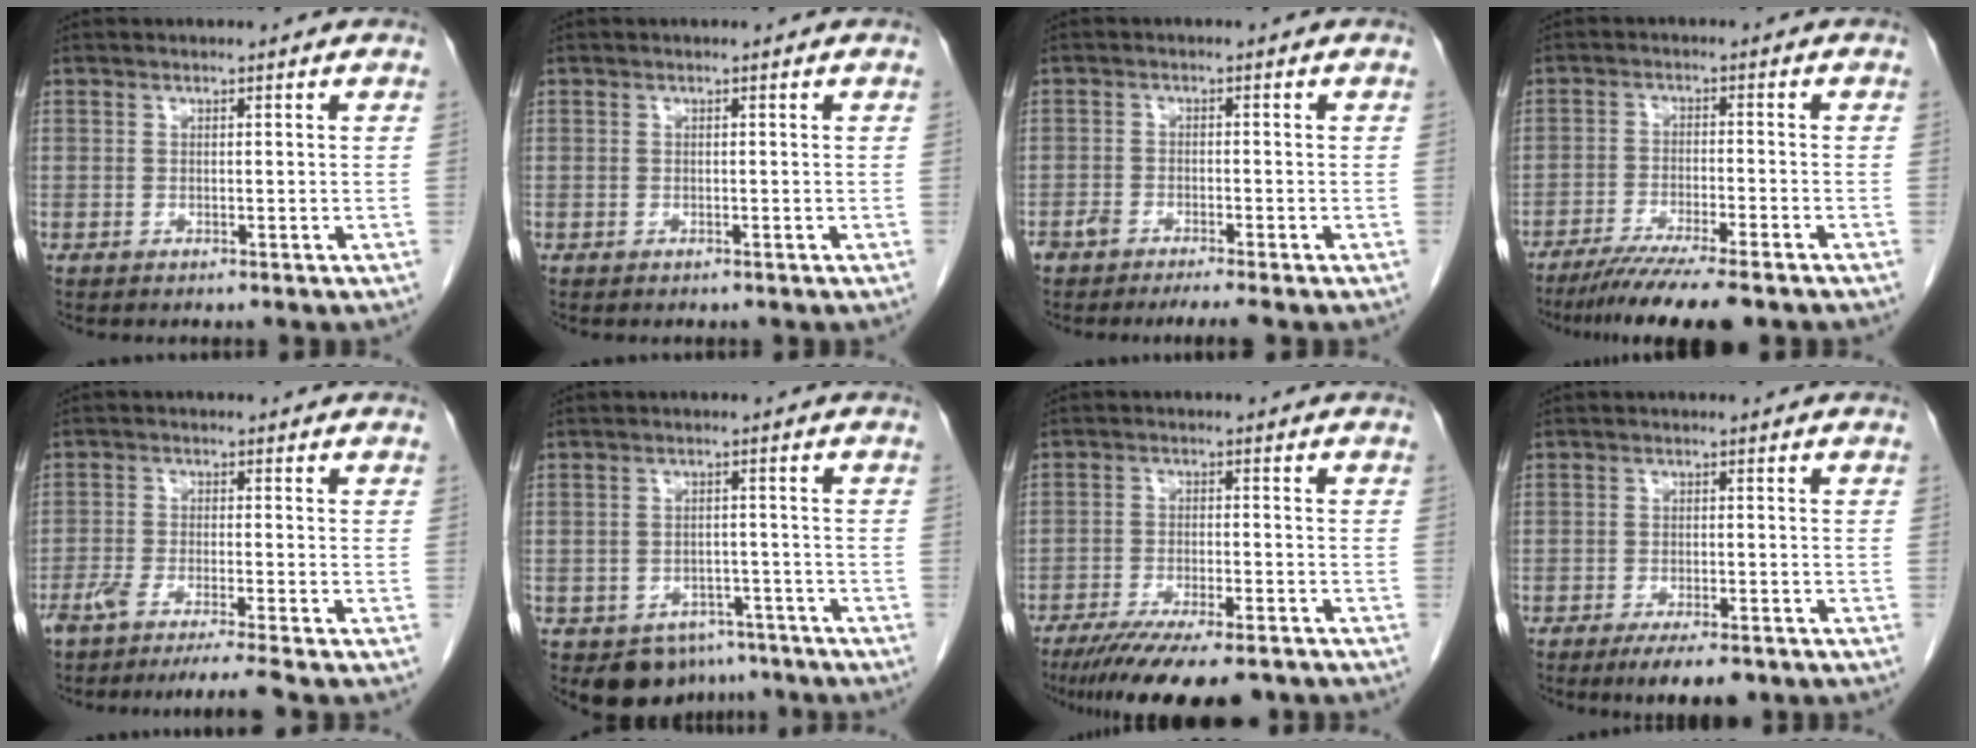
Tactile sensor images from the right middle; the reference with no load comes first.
{"total": 0.0}
{"total": 4.0, "force": [-3.3, 0.3, 2.3], "torque": [-0.038, -0.003, -0.054]}
{"total": 10.2, "force": [-8.4, 0.1, 5.9], "torque": [-0.085, -0.025, -0.133]}
{"total": 8.1, "force": [-6.8, -1.2, 4.3], "torque": [-0.055, -0.019, -0.109]}
{"total": 7.0, "force": [-5.1, 4.5, 1.4], "torque": [-0.004, 0.011, -0.067]}
{"total": 14.3, "force": [-11.3, 2.7, 8.3], "torque": [-0.124, -0.023, -0.174]}
{"total": 6.2, "force": [-4.5, 1.6, 3.9], "torque": [-0.055, -0.008, -0.063]}